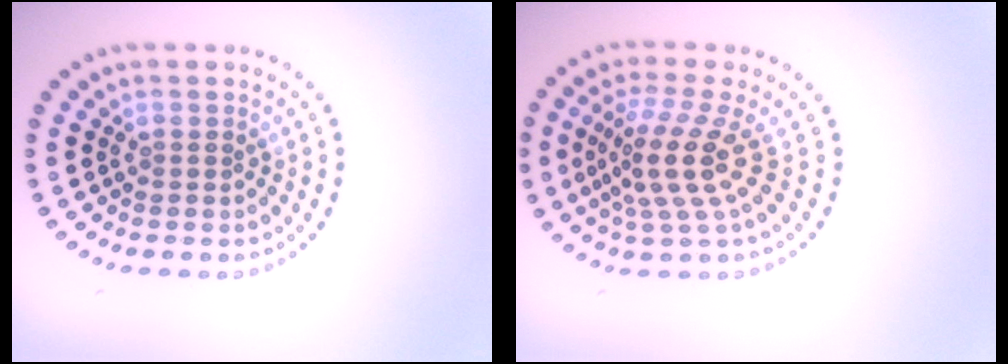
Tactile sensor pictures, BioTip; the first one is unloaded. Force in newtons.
{"total": 4.4, "press": 3.0, "slide": 3.2}